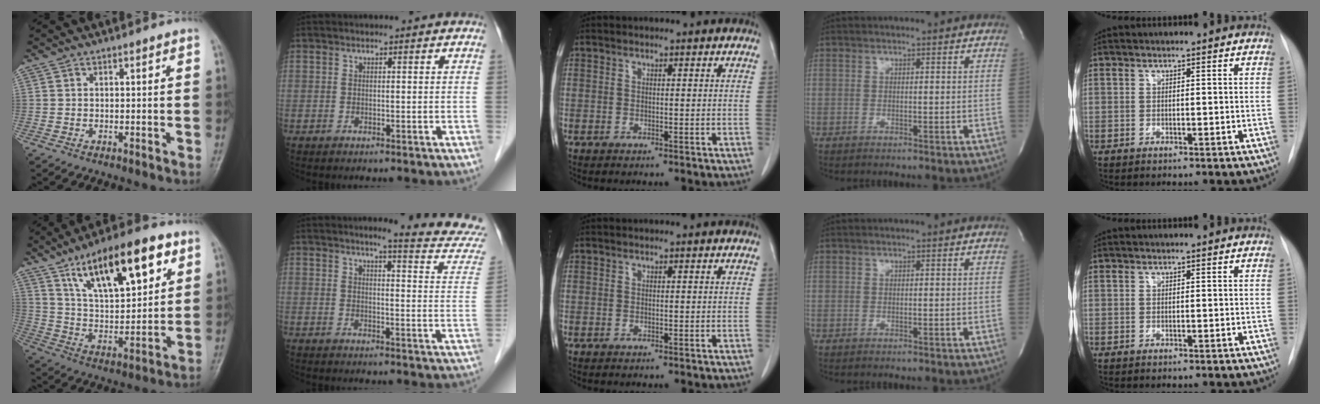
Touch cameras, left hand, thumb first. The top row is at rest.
{"thumb": {"total": 20.2, "force": [10.5, 7.9, 15.4], "torque": [-0.209, -0.034, 0.181]}, "index": {"total": 11.0, "force": [10.4, -0.9, 3.3], "torque": [-0.034, -0.065, 0.103]}}